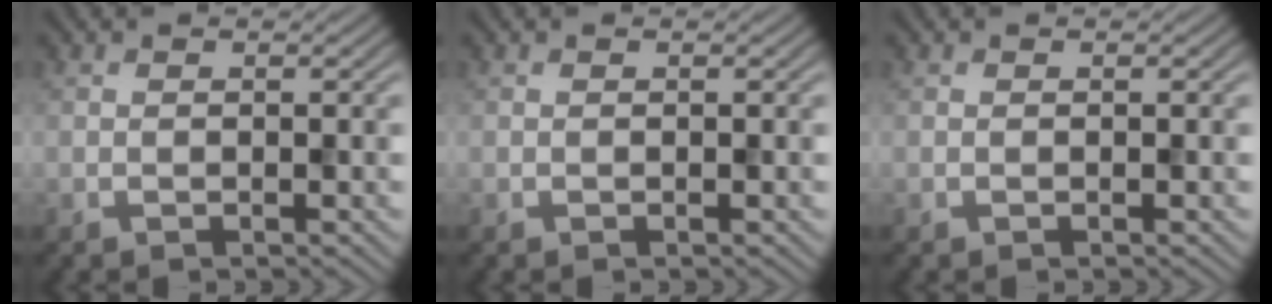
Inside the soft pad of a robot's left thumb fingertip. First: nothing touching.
{"total": 0.0}
{"total": 0.0}